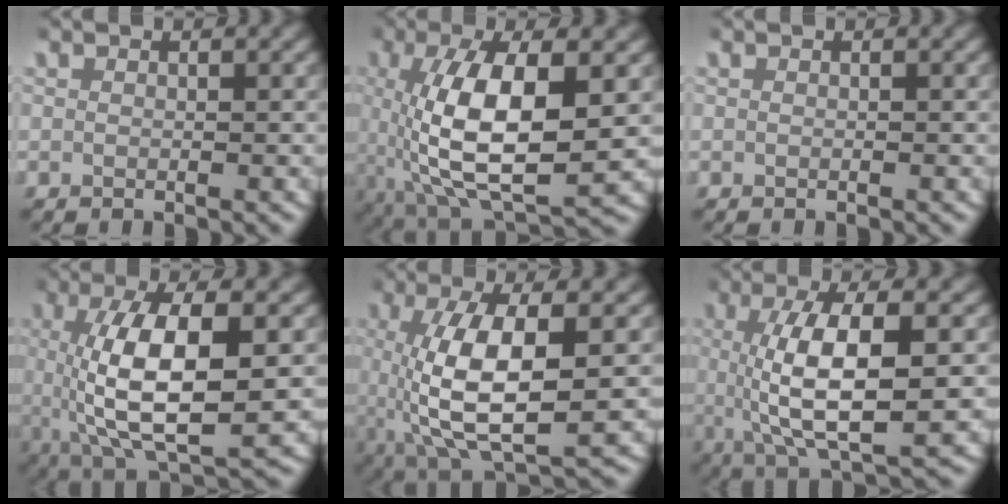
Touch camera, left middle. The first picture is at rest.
{"total": 10.9, "force": [-0.1, 4.7, 9.8], "torque": [-0.190, -0.032, 0.023]}
{"total": 0.0}
{"total": 10.1, "force": [0.3, 4.0, 9.3], "torque": [-0.167, -0.015, 0.018]}
{"total": 9.5, "force": [-0.1, 4.0, 8.7], "torque": [-0.169, -0.027, 0.019]}
{"total": 8.9, "force": [0.2, 3.0, 8.4], "torque": [-0.148, -0.010, 0.010]}